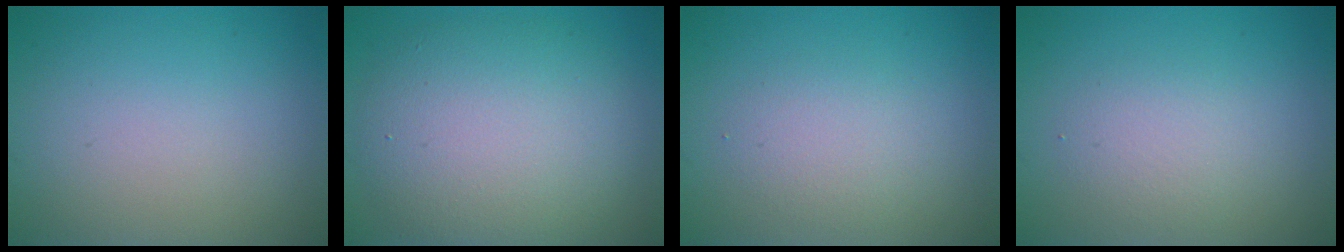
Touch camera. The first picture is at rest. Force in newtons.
{"total": 8.4, "press": 8.4, "slide": 0.2}
{"total": 2.2, "press": 2.1, "slide": 0.2}
{"total": 2.2, "press": 2.2, "slide": 0.1}